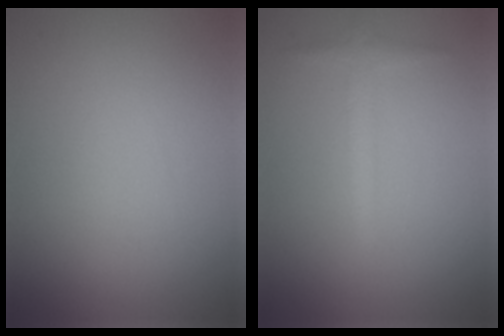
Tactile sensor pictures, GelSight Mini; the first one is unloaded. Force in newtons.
{"total": 1.6, "press": 1.6, "slide": 0.1}